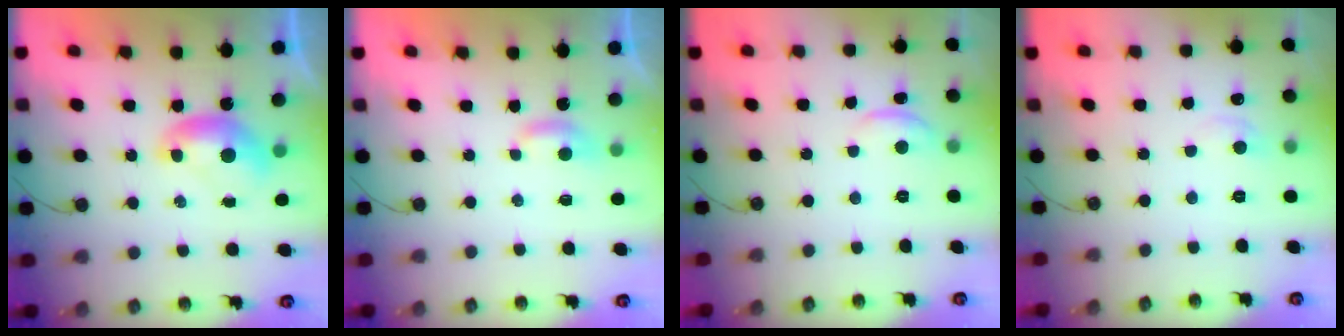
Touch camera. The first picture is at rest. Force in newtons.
{"total": 2.7, "press": 2.7, "slide": 0.4}
{"total": 0.6, "press": 0.0, "slide": 0.6}
{"total": 0.7, "press": 0.2, "slide": 0.7}